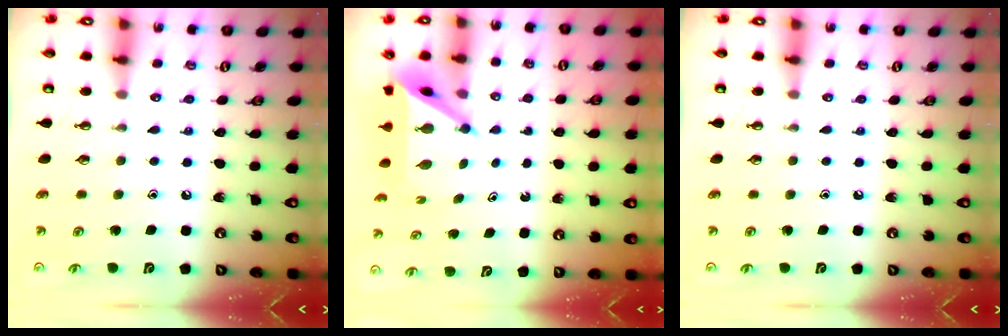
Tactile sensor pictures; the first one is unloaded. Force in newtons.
{"total": 6.0, "press": 5.9, "slide": 0.6}
{"total": 0.0}